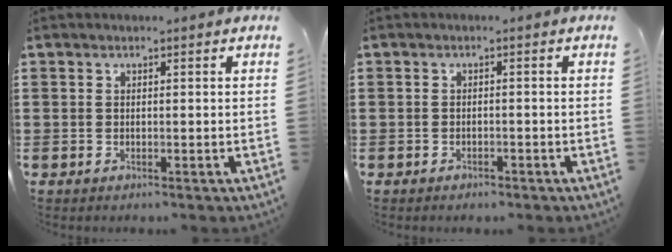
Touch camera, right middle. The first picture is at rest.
{"total": 1.0, "force": [-0.9, 0.3, 0.0], "torque": [-0.003, 0.001, -0.020]}